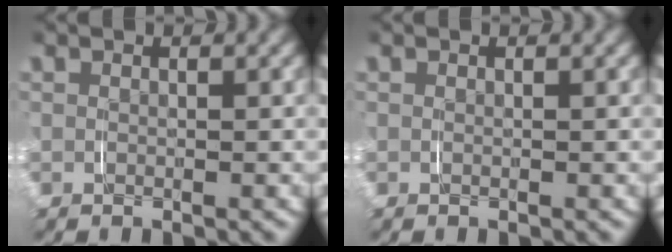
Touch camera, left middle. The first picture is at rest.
{"total": 0.0}